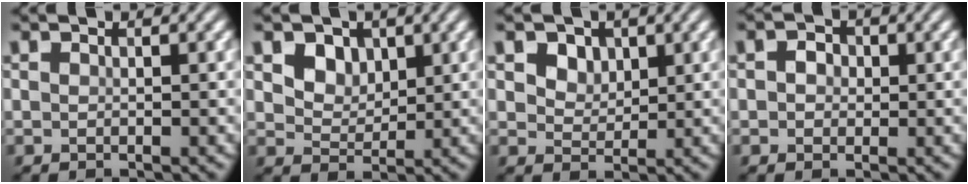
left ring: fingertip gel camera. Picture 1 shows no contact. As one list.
[{"total": 4.3, "force": [2.3, 3.1, 2.1], "torque": [-0.056, -0.008, 0.045]}, {"total": 3.0, "force": [1.6, 2.1, 1.4], "torque": [-0.035, -0.005, 0.031]}, {"total": 2.1, "force": [0.5, 1.7, 1.1], "torque": [-0.012, 0.005, -0.009]}]